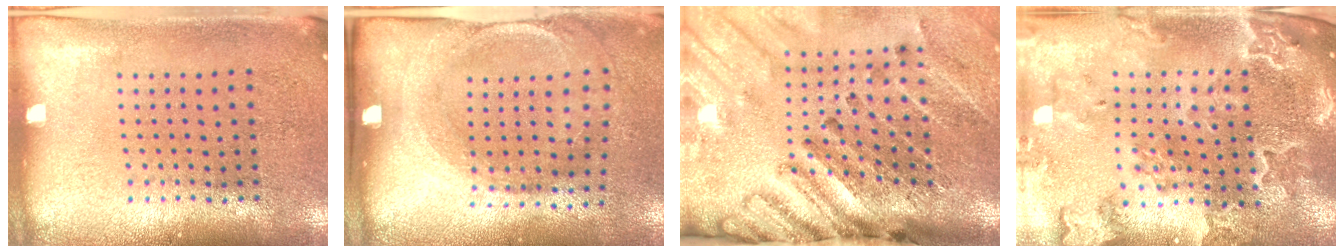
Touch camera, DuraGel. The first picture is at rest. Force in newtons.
{"total": 1.7, "press": 1.2, "slide": 1.1}
{"total": 3.5, "press": 2.9, "slide": 1.9}
{"total": 2.4, "press": 2.3, "slide": 0.7}